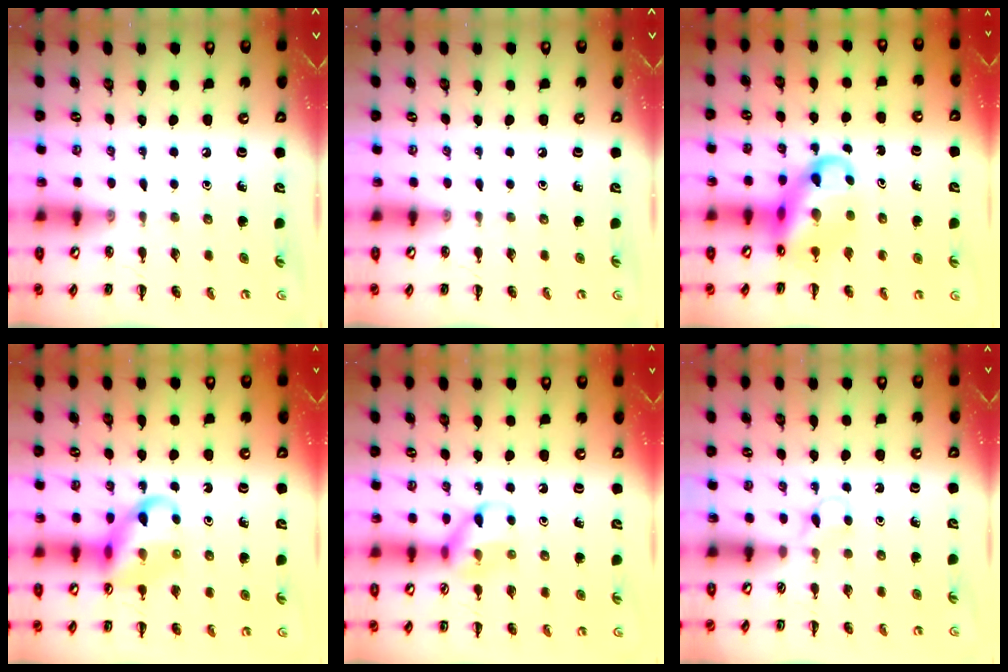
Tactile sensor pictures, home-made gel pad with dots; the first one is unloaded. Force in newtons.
{"total": 0.0}
{"total": 12.1, "press": 11.6, "slide": 3.1}
{"total": 12.0, "press": 11.9, "slide": 1.6}
{"total": 10.1, "press": 10.0, "slide": 0.9}
{"total": 2.8, "press": 2.7, "slide": 0.8}